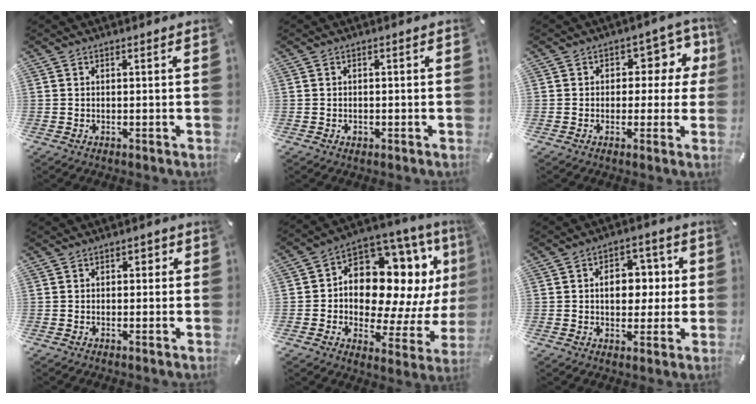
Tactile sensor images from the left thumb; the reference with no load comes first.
{"total": 1.0, "force": [-0.4, 0.9, 0.3], "torque": [-0.005, 0.003, -0.010]}
{"total": 8.2, "force": [2.0, 6.0, 5.3], "torque": [-0.056, -0.011, 0.029]}
{"total": 1.5, "force": [-0.3, 1.3, 0.8], "torque": [-0.008, 0.007, -0.011]}
{"total": 17.6, "force": [5.6, 11.6, 12.0], "torque": [-0.191, -0.050, 0.094]}
{"total": 9.6, "force": [0.7, 7.2, 6.3], "torque": [-0.073, 0.000, 0.007]}